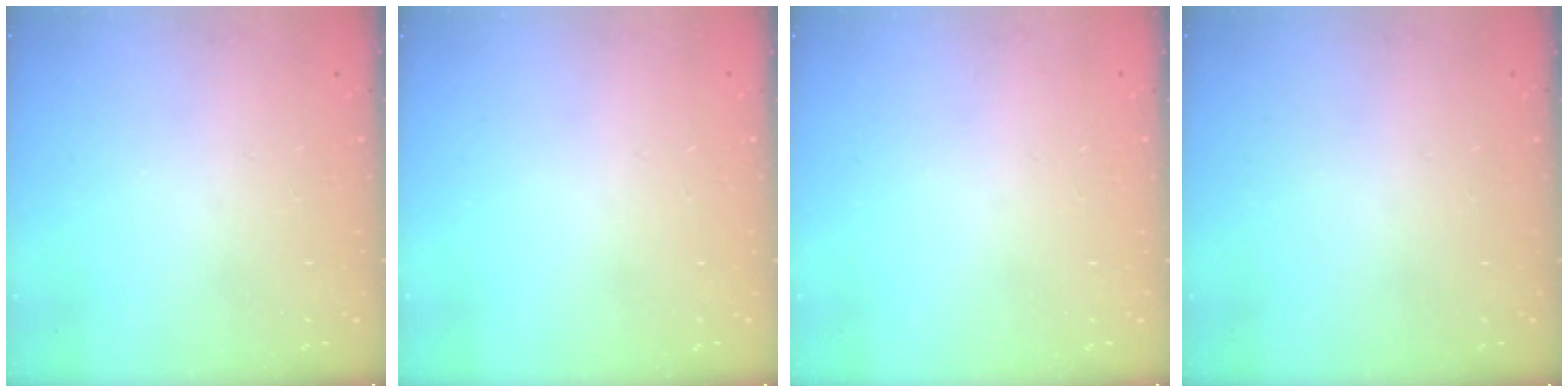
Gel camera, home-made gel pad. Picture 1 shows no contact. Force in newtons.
{"total": 0.0}
{"total": 0.0}
{"total": 0.0}